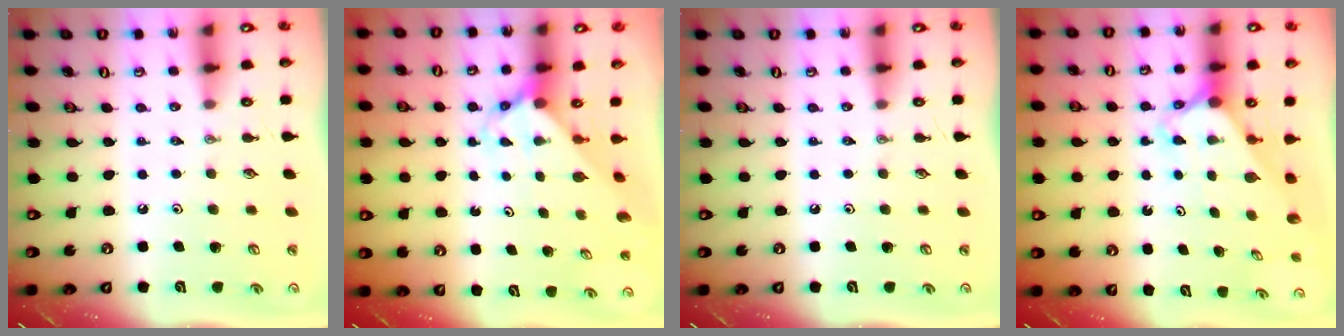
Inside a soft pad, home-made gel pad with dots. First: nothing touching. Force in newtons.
{"total": 3.3, "press": 3.3, "slide": 0.3}
{"total": 0.0}
{"total": 2.3, "press": 2.3, "slide": 0.2}